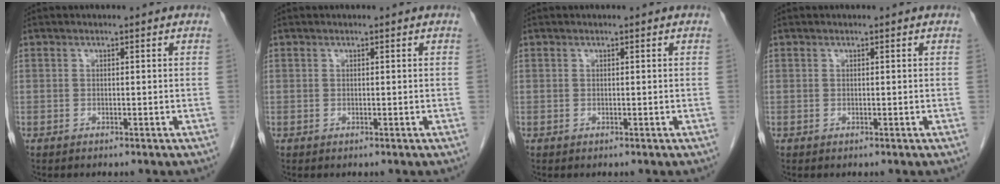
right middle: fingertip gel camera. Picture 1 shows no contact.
{"total": 0.0}
{"total": 0.0}
{"total": 0.0}